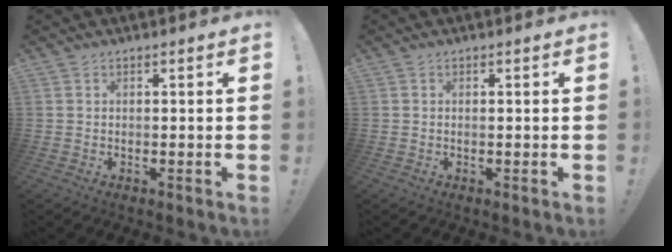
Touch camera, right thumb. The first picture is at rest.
{"total": 0.0}